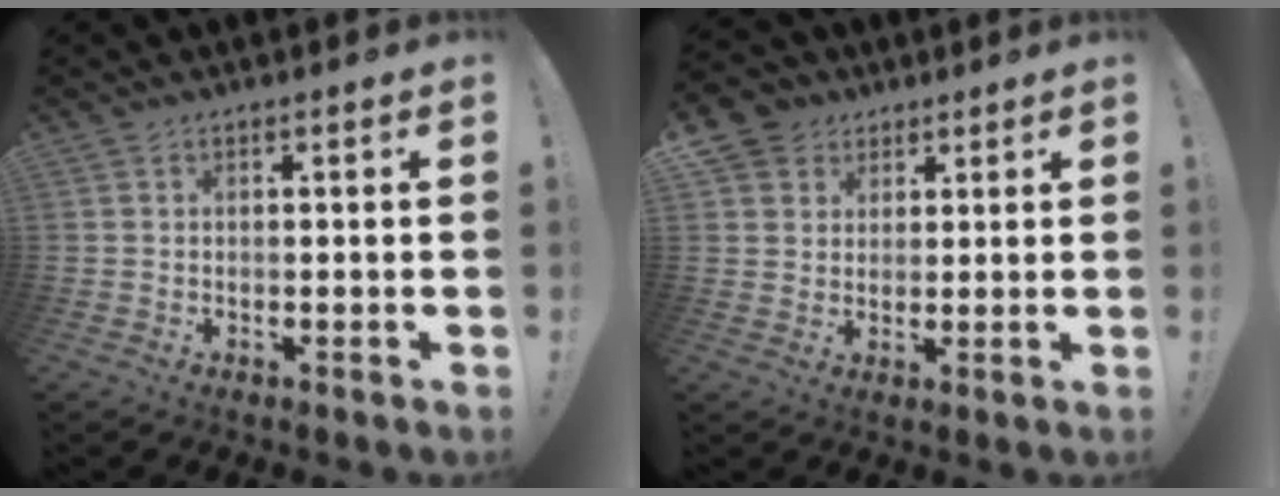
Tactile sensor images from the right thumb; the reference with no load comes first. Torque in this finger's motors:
{"motor_torque": [0.35, 0.91, 0.47, 0.28, 0.04]}